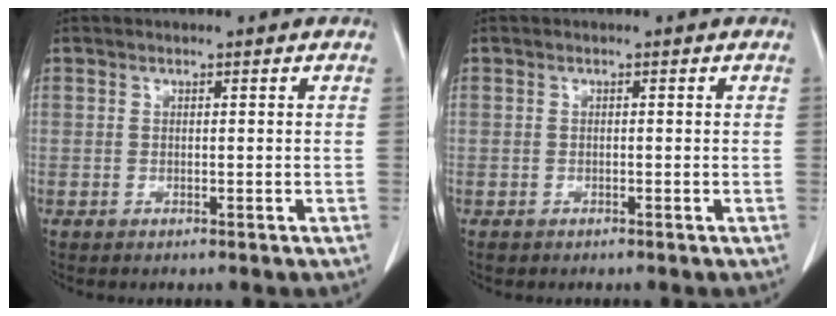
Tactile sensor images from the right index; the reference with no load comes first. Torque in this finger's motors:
{"motor_torque": [-0.35, 0.00, -0.86, -0.21]}